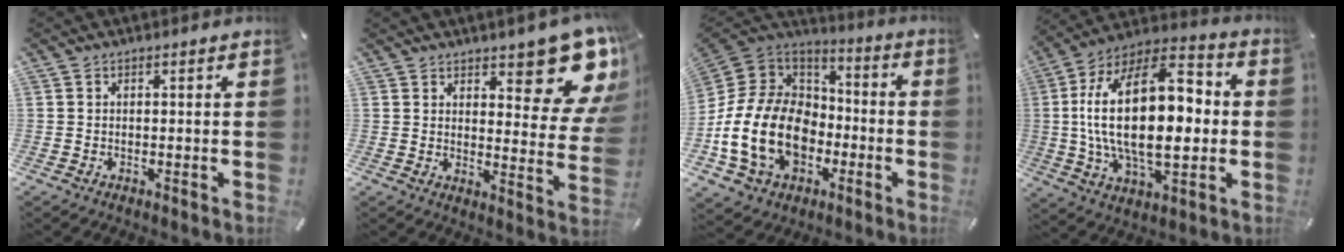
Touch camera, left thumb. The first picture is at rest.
{"total": 13.9, "force": [10.0, 5.2, 8.1], "torque": [-0.078, -0.094, 0.171]}
{"total": 20.9, "force": [-6.4, 15.4, 12.6], "torque": [-0.289, 0.026, -0.103]}
{"total": 27.3, "force": [0.6, 15.1, 22.7], "torque": [-0.439, -0.005, 0.003]}